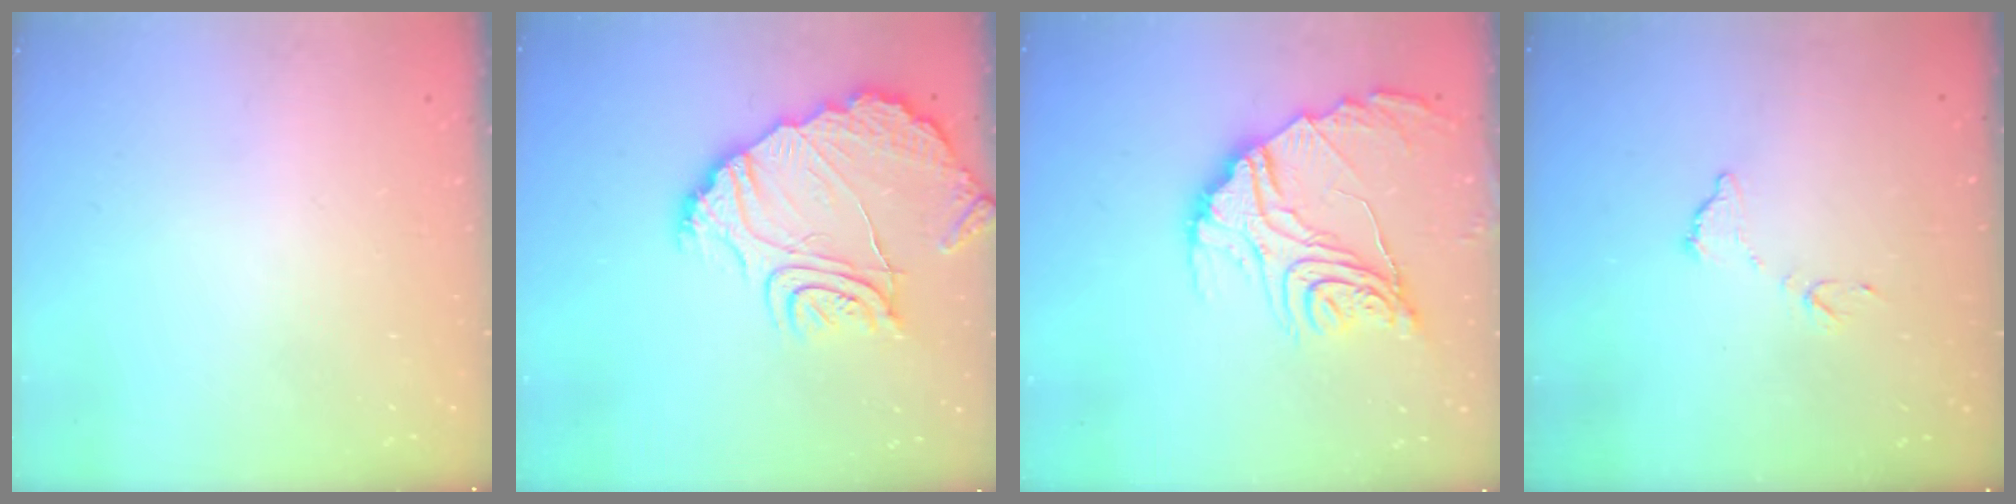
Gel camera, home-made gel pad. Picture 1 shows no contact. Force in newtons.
{"total": 15.7, "press": 15.6, "slide": 1.7}
{"total": 17.8, "press": 17.7, "slide": 2.0}
{"total": 7.3, "press": 7.3, "slide": 0.5}